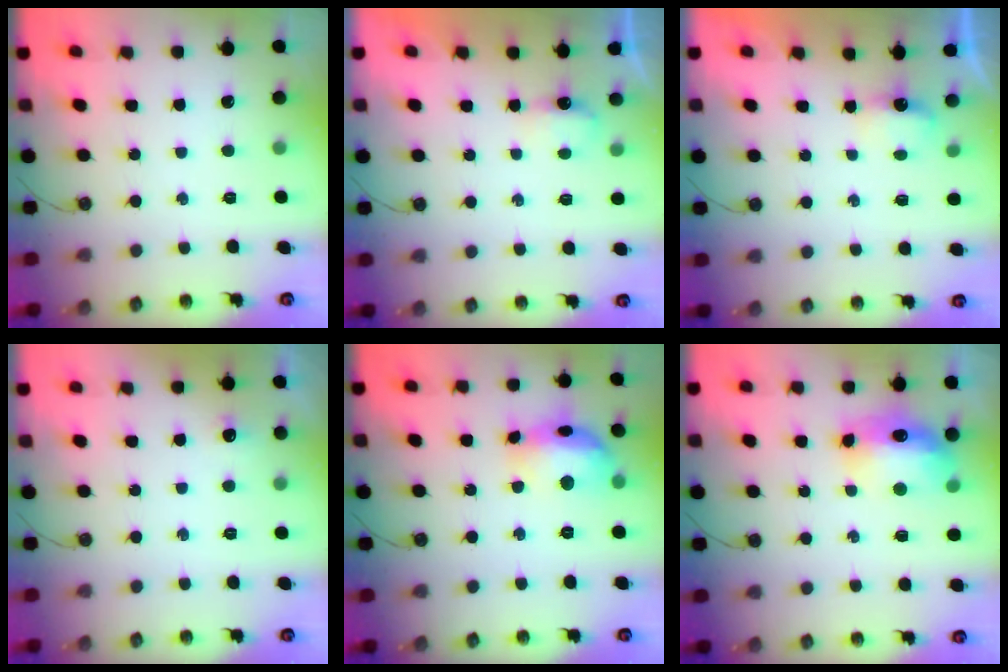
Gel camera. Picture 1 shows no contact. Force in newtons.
{"total": 3.5, "press": 3.4, "slide": 0.7}
{"total": 3.4, "press": 3.3, "slide": 0.7}
{"total": 4.6, "press": 4.5, "slide": 1.0}
{"total": 15.0, "press": 15.0, "slide": 1.3}
{"total": 12.7, "press": 12.6, "slide": 1.2}